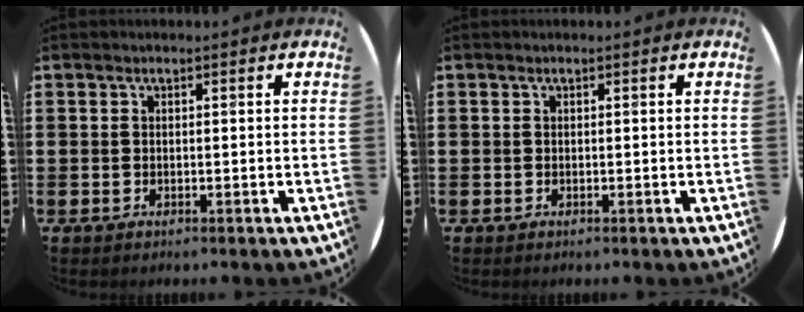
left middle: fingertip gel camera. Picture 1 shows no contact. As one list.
[{"total": 0.0}]